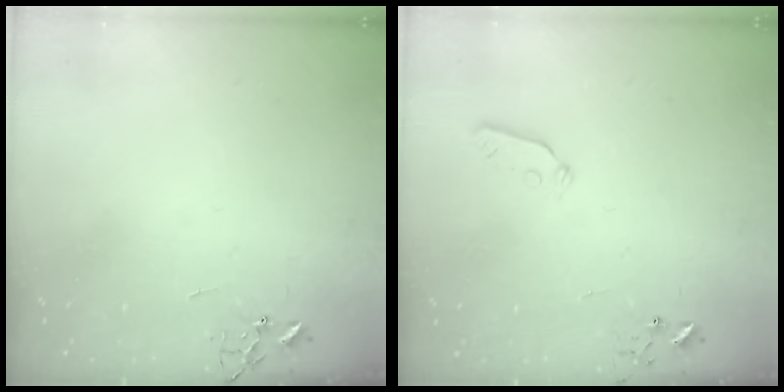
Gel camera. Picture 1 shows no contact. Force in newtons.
{"total": 4.2, "press": 4.2, "slide": 0.5}